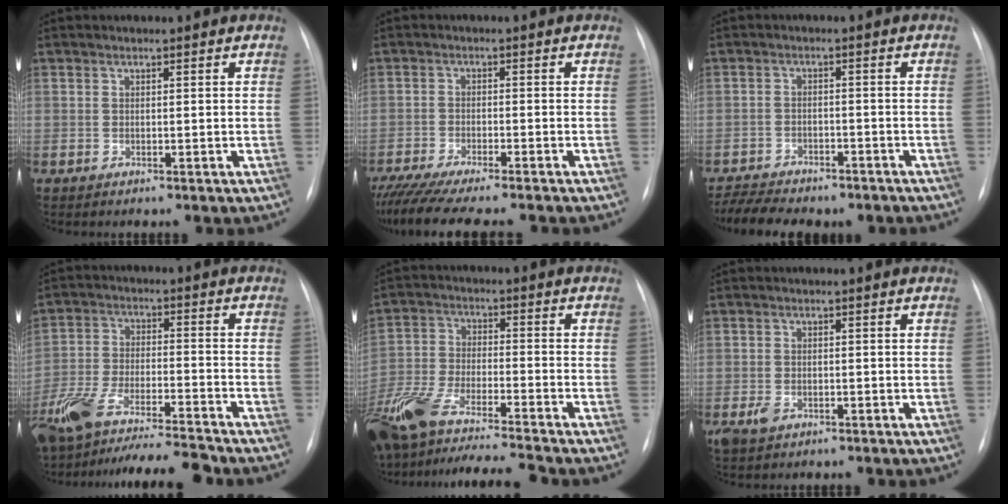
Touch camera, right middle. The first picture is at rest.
{"total": 12.8, "force": [-11.1, 0.8, 6.3], "torque": [-0.086, -0.025, -0.168]}
{"total": 10.5, "force": [-9.0, 3.5, 4.0], "torque": [-0.074, 0.006, -0.128]}
{"total": 17.5, "force": [-15.5, 1.3, 8.0], "torque": [-0.172, -0.017, -0.263]}
{"total": 17.6, "force": [-15.0, 0.9, 9.0], "torque": [-0.198, -0.023, -0.266]}
{"total": 2.6, "force": [-1.3, 1.7, 1.5], "torque": [-0.034, -0.002, -0.014]}